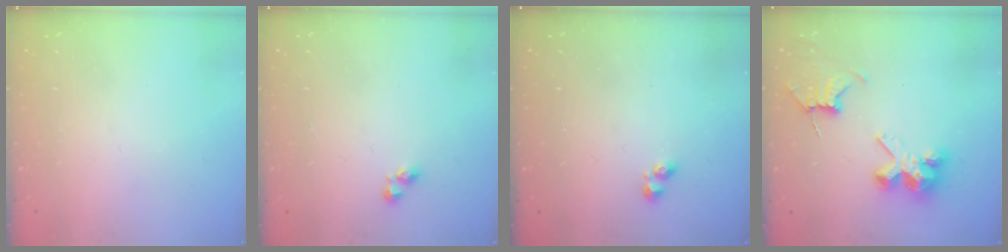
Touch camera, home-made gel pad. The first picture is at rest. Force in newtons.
{"total": 3.6, "press": 3.6, "slide": 0.5}
{"total": 1.9, "press": 1.9, "slide": 0.3}
{"total": 8.7, "press": 8.6, "slide": 0.7}